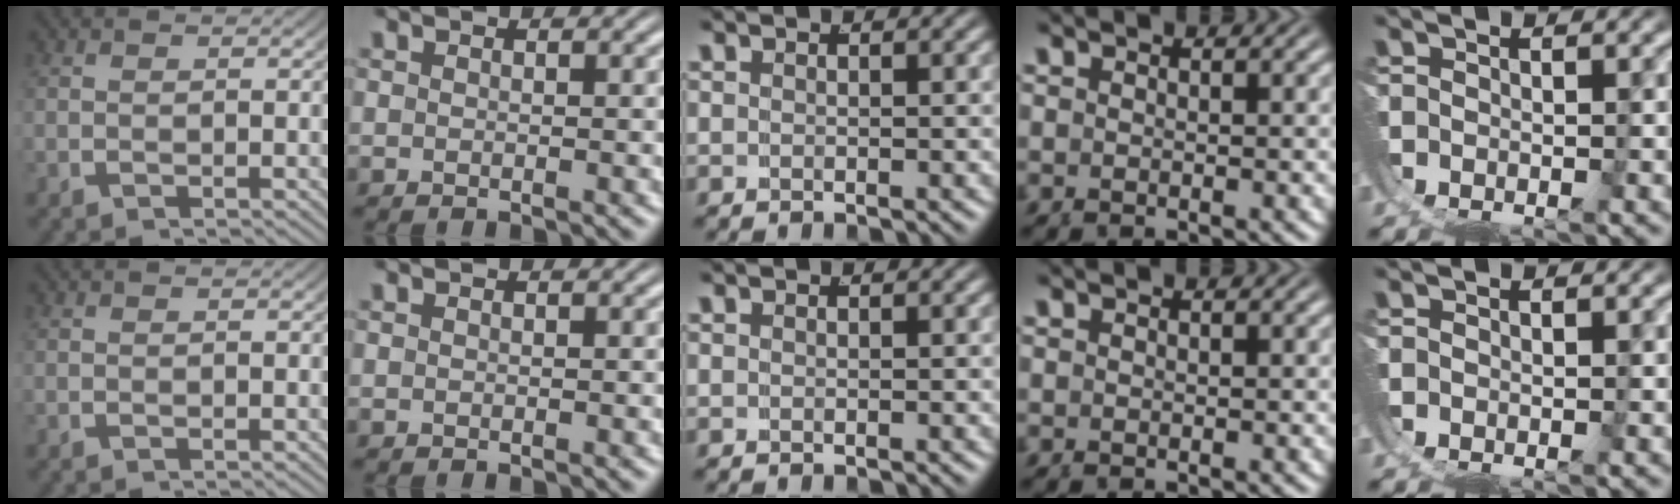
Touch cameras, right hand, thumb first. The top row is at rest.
{}